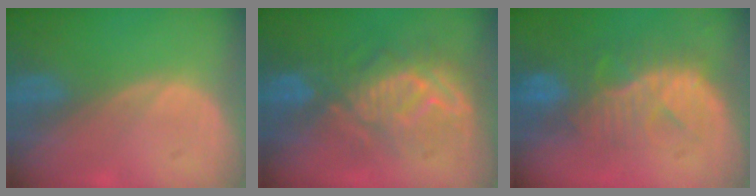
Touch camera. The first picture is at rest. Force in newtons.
{"total": 9.2, "press": 9.2, "slide": 0.2}
{"total": 9.6, "press": 9.0, "slide": 3.3}